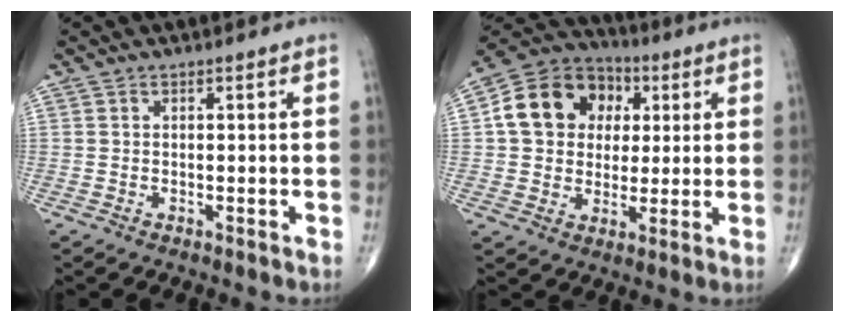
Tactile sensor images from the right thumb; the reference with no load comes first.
{"total": 15.0, "force": [2.9, 12.3, 8.0], "torque": [-0.113, 0.014, 0.042]}